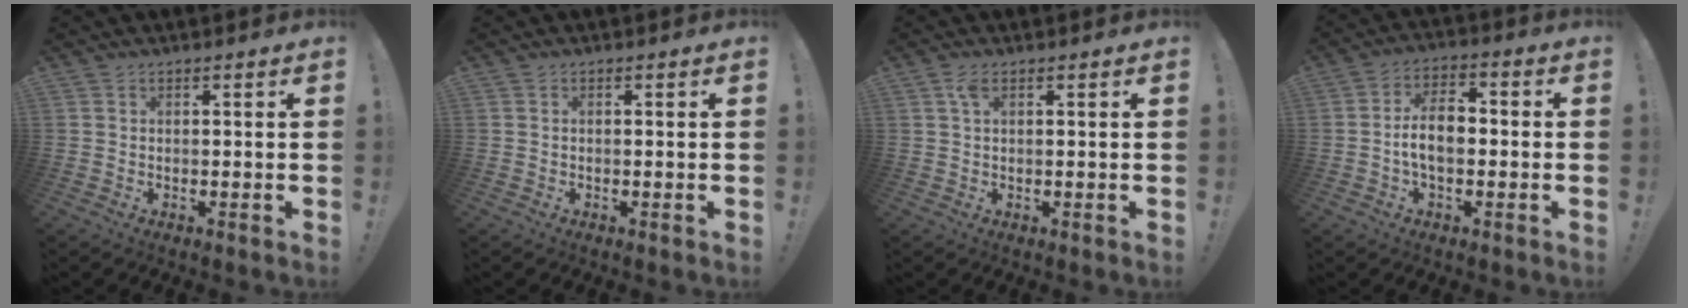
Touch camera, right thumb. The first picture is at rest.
{"total": 0.0}
{"total": 2.5, "force": [1.0, 1.0, 2.1], "torque": [-0.043, 0.004, 0.017]}
{"total": 9.0, "force": [-1.4, 5.2, 7.2], "torque": [-0.118, 0.010, -0.026]}